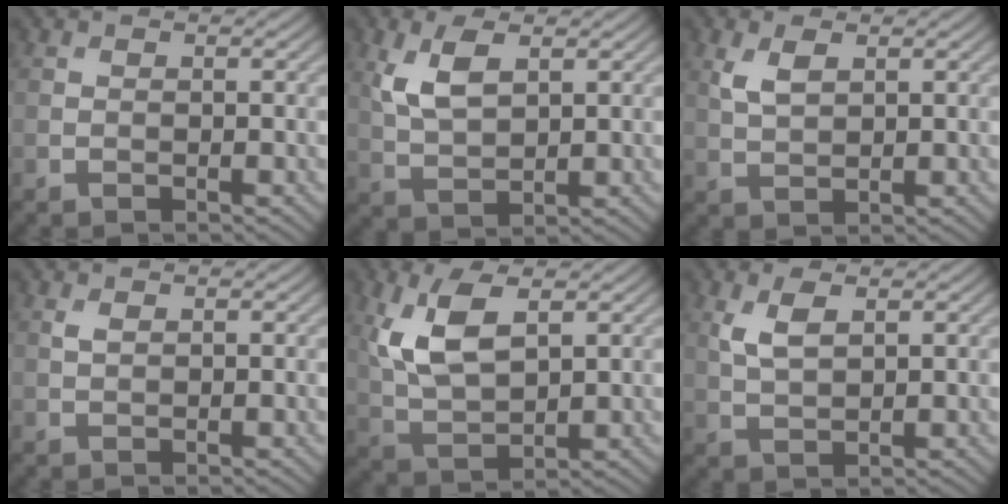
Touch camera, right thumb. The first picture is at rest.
{"total": 5.9, "force": [2.3, 2.9, 4.6], "torque": [-0.110, -0.001, 0.047]}
{"total": 3.4, "force": [1.5, 1.7, 2.6], "torque": [-0.062, 0.000, 0.034]}
{"total": 1.0, "force": [0.5, 0.5, 0.7], "torque": [-0.023, -0.001, 0.012]}
{"total": 9.2, "force": [3.1, 4.5, 7.4], "torque": [-0.171, 0.002, 0.060]}
{"total": 4.0, "force": [1.7, 1.8, 3.1], "torque": [-0.076, 0.002, 0.037]}